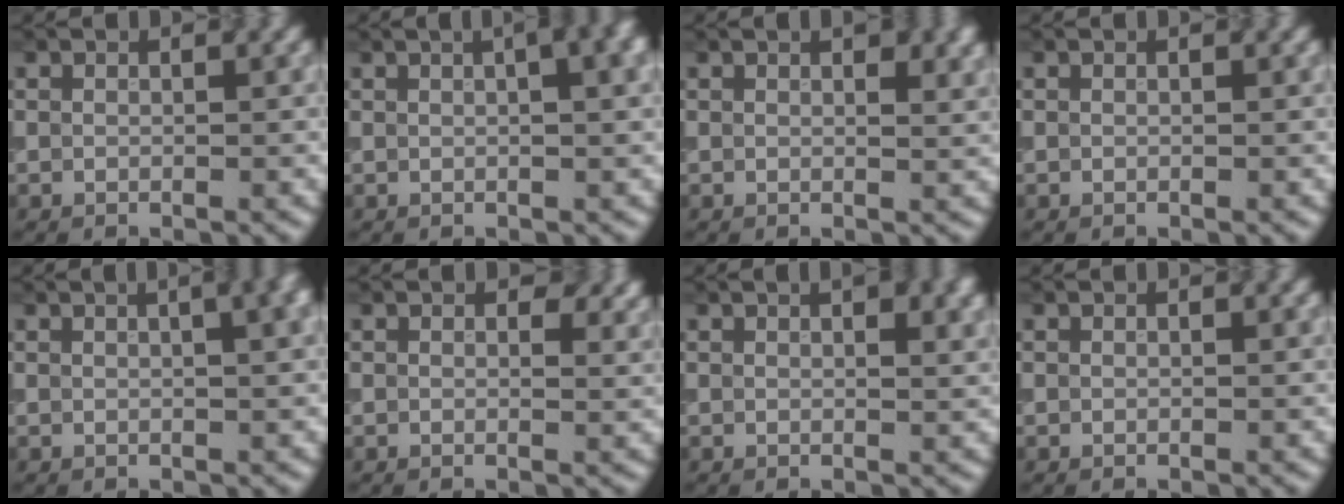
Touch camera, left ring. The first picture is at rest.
{"total": 11.3, "force": [4.6, 5.6, 8.6], "torque": [-0.037, 0.056, 0.022]}
{"total": 3.7, "force": [1.9, 1.7, 2.8], "torque": [-0.015, 0.009, 0.018]}
{"total": 0.0}
{"total": 9.1, "force": [3.6, 4.6, 6.9], "torque": [-0.015, 0.057, 0.007]}
{"total": 2.3, "force": [1.1, 1.3, 1.5], "torque": [-0.015, -0.005, 0.016]}
{"total": 5.3, "force": [2.5, 2.3, 4.1], "torque": [-0.018, 0.020, 0.011]}
{"total": 0.0}